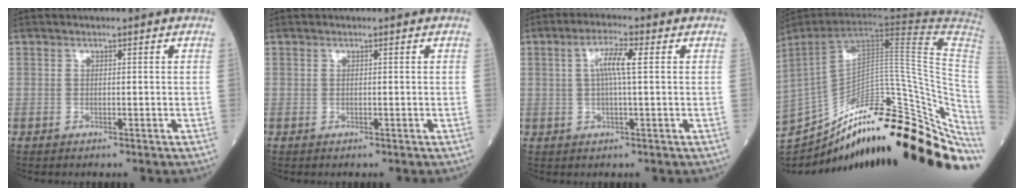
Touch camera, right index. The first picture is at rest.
{"total": 0.0}
{"total": 4.7, "force": [1.0, 0.2, 4.6], "torque": [-0.089, 0.009, 0.018]}
{"total": 38.2, "force": [-26.5, 8.6, 26.2], "torque": [-0.379, -0.017, -0.373]}